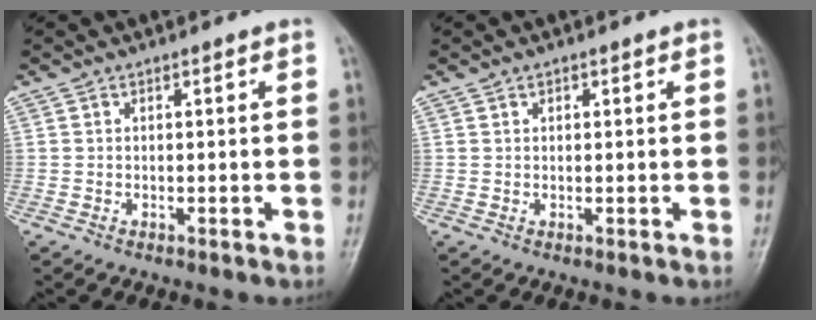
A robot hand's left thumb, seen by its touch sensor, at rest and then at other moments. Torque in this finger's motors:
{"motor_torque": [-0.38, -0.14, -0.33, 0.21, -0.01]}